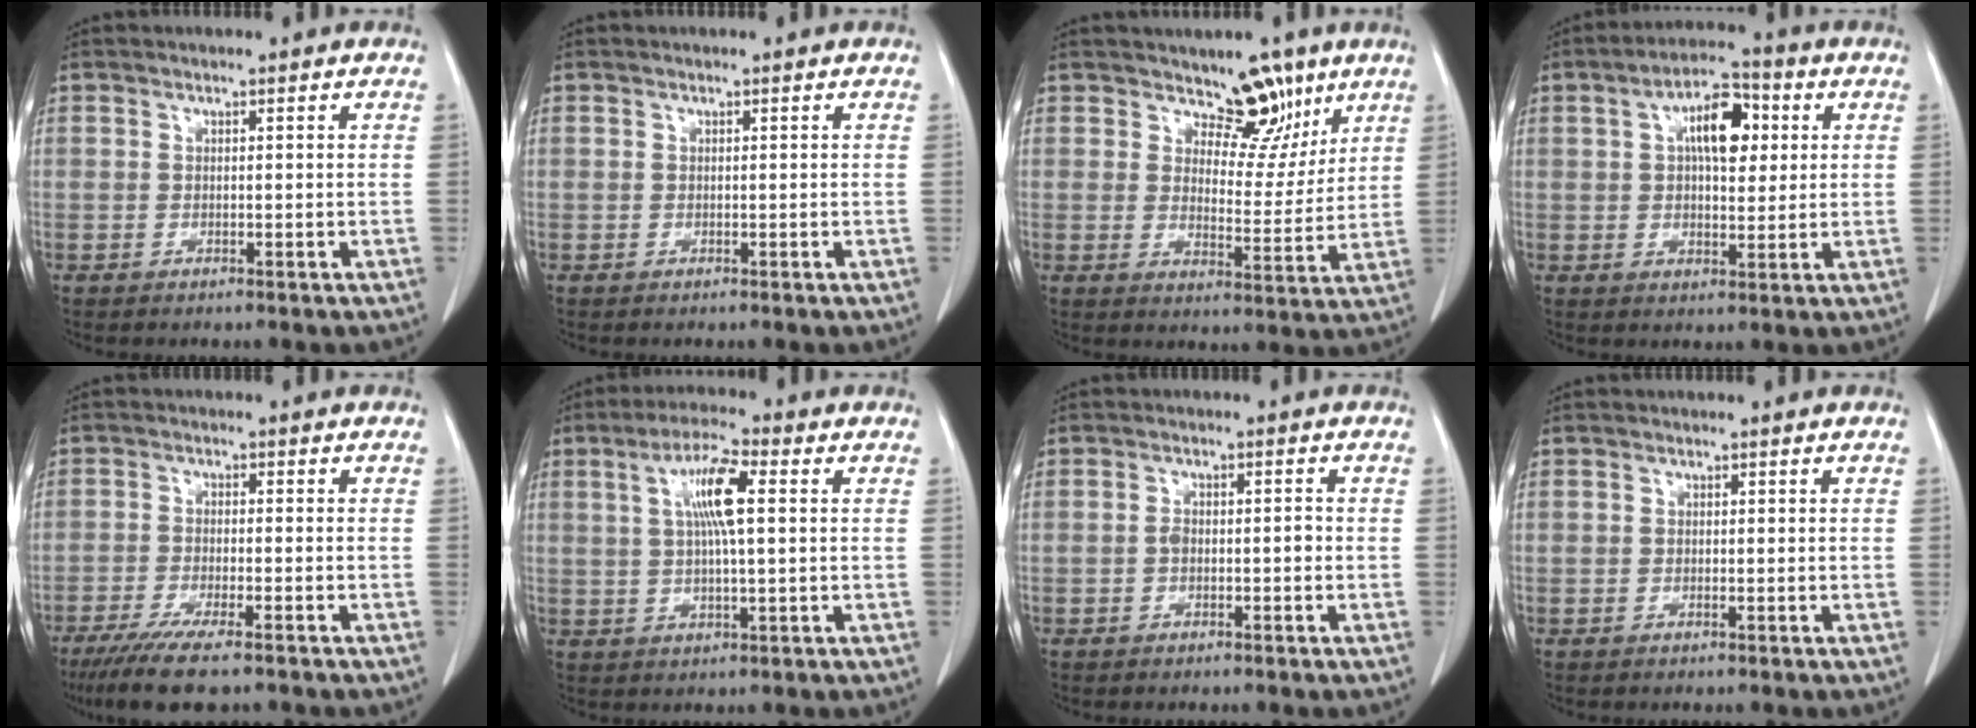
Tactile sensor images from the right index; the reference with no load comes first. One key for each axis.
{"total": 0.0}
{"total": 7.6, "fx": 5.5, "fy": 3.7, "fz": 3.7, "tx": -0.035, "ty": -0.010, "tz": 0.085}
{"total": 8.6, "fx": 2.3, "fy": 3.8, "fz": 7.3, "tx": -0.121, "ty": 0.022, "tz": 0.034}
{"total": 9.4, "fx": -7.0, "fy": 1.0, "fz": 6.1, "tx": -0.098, "ty": -0.022, "tz": -0.110}
{"total": 7.8, "fx": 1.9, "fy": 1.0, "fz": 7.5, "tx": -0.142, "ty": 0.011, "tz": 0.033}
{"total": 2.2, "fx": -0.5, "fy": 1.0, "fz": 1.8, "tx": -0.026, "ty": 0.009, "tz": -0.006}
{"total": 0.0}